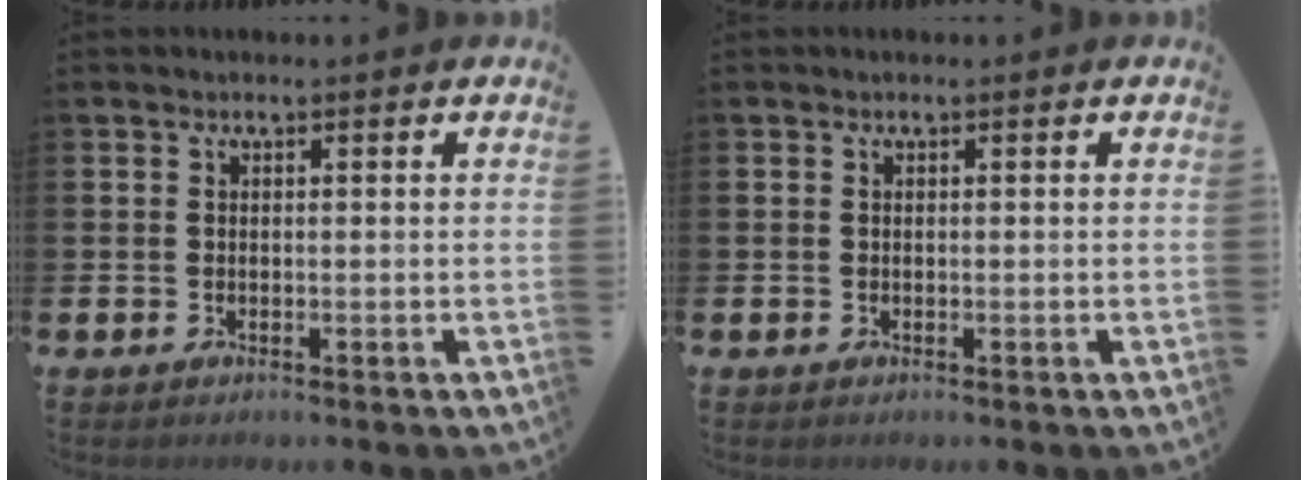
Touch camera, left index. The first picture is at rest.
{"total": 0.0}